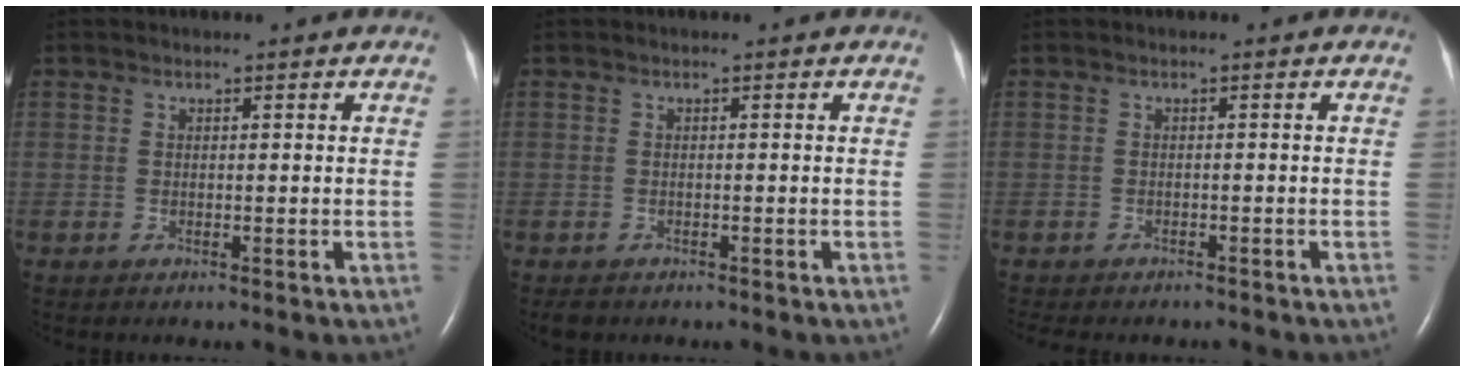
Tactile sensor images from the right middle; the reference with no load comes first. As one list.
[{"total": 1.3, "force": [-1.0, 0.7, 0.3], "torque": [-0.011, -0.001, -0.013]}, {"total": 7.6, "force": [-6.6, 2.5, 2.9], "torque": [-0.044, -0.001, -0.080]}]